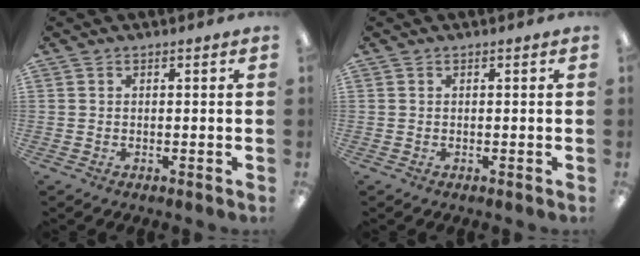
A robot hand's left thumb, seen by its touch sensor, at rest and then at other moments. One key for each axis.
{"total": 0.0}